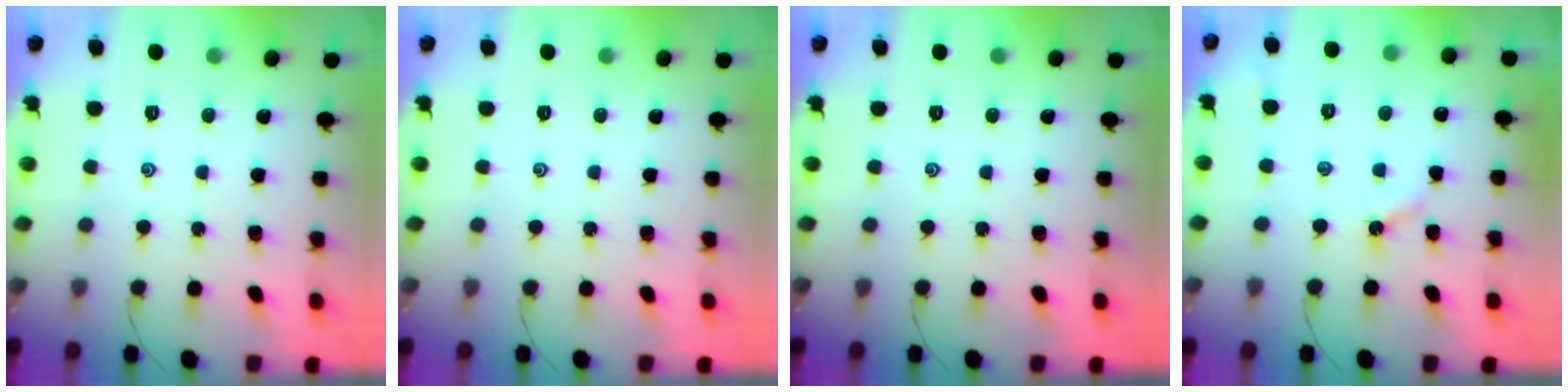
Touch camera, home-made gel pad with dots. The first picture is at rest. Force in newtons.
{"total": 0.0}
{"total": 0.0}
{"total": 3.7, "press": 3.7, "slide": 0.5}